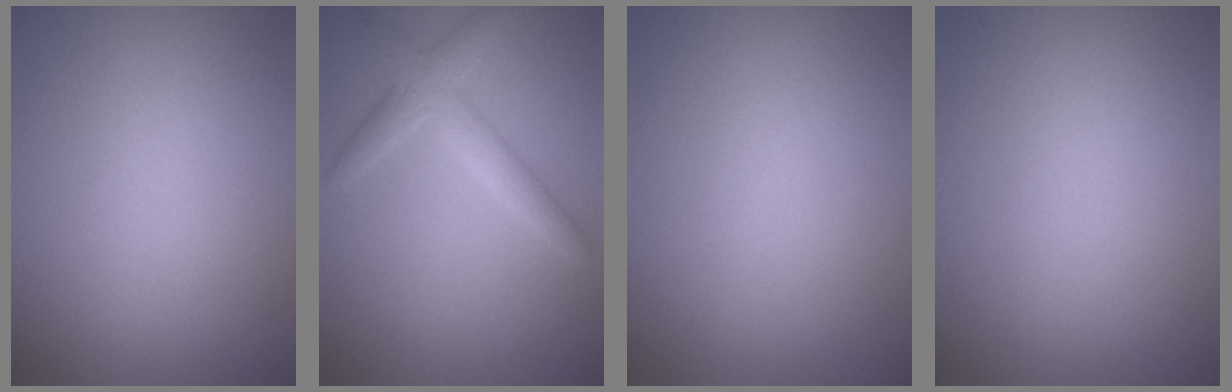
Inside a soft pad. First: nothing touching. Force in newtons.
{"total": 2.8, "press": 2.8, "slide": 0.0}
{"total": 0.0}
{"total": 0.0}